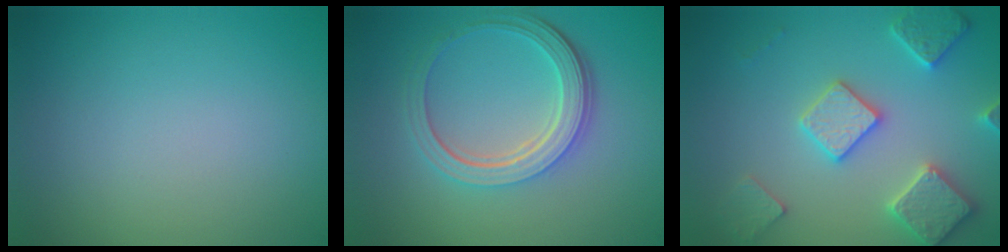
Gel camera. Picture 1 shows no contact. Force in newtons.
{"total": 5.0, "press": 3.8, "slide": 3.3}
{"total": 5.6, "press": 5.5, "slide": 1.1}